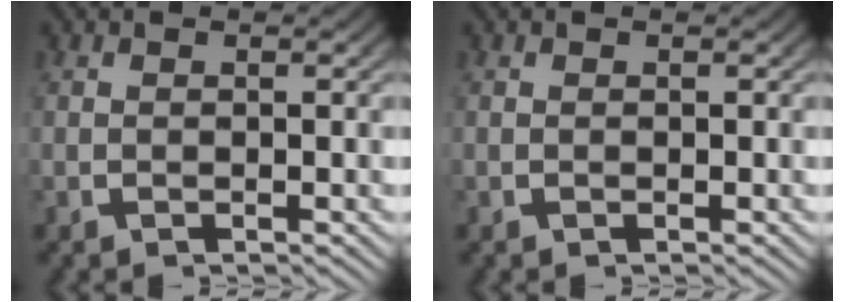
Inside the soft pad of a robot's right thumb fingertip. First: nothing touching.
{"total": 0.0}